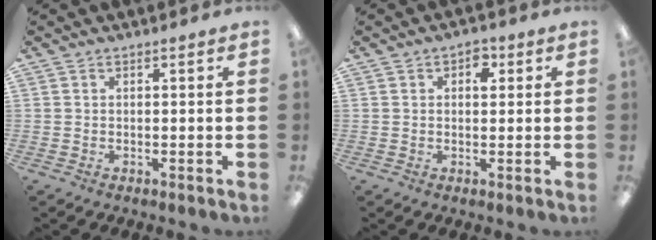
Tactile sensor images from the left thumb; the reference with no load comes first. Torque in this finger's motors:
{"motor_torque": [-0.09, 0.03, -0.36, 0.30, 0.00]}